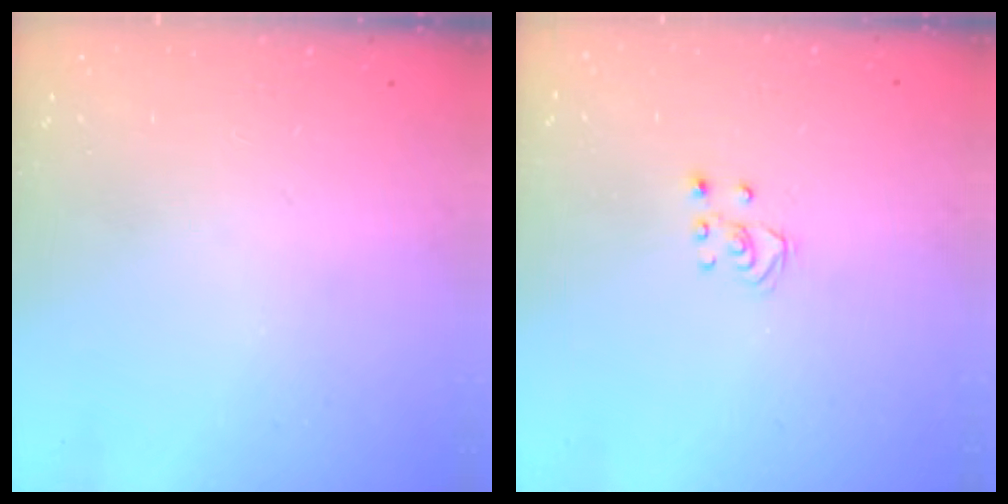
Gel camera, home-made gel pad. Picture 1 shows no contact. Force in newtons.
{"total": 2.5, "press": 2.5, "slide": 0.2}